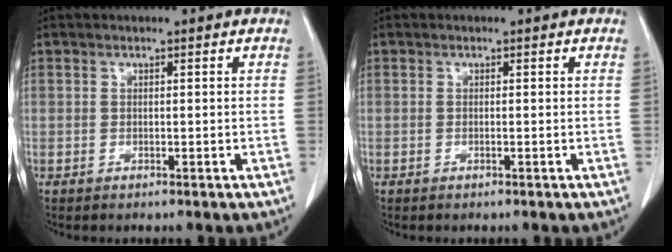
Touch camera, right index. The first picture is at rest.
{"total": 0.0}